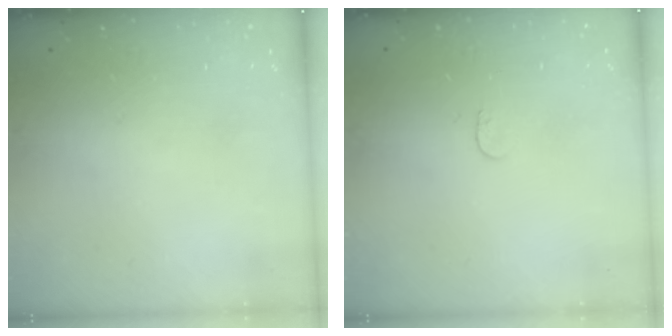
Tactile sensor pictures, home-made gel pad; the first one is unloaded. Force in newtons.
{"total": 3.6, "press": 3.6, "slide": 0.3}